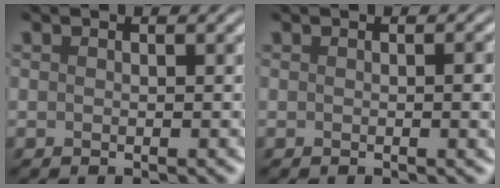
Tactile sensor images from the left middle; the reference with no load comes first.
{"total": 1.3, "force": [0.0, 0.2, 1.3], "torque": [-0.019, -0.001, 0.000]}